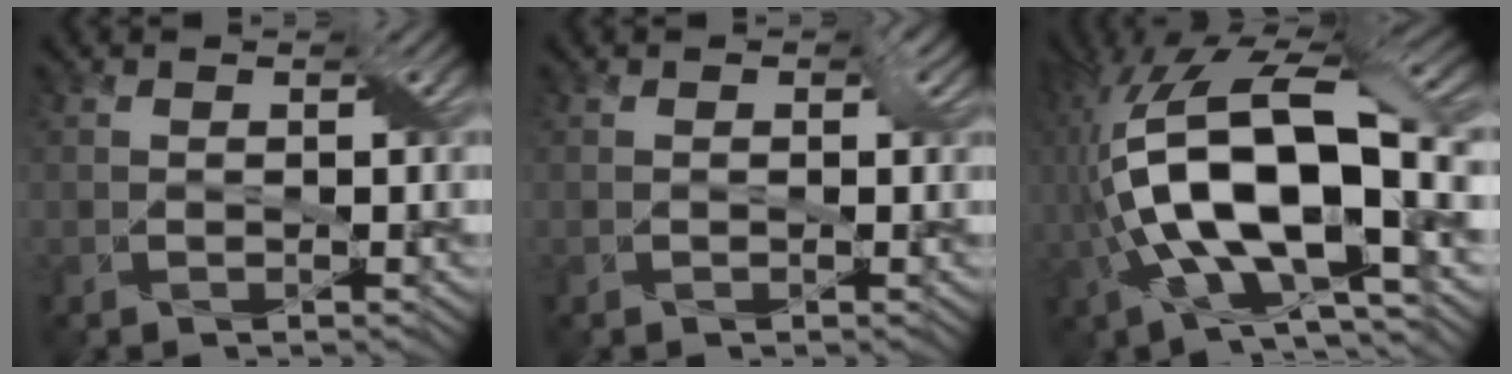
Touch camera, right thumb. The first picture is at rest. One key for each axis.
{"total": 1.7, "fx": 0.4, "fy": 1.3, "fz": 1.0, "tx": -0.006, "ty": 0.012, "tz": -0.010}
{"total": 17.5, "fx": -1.4, "fy": 7.4, "fz": 15.8, "tx": -0.329, "ty": -0.003, "tz": -0.018}